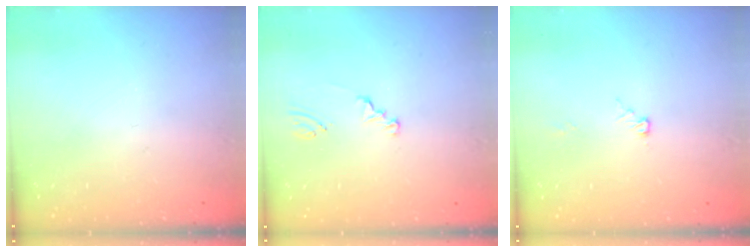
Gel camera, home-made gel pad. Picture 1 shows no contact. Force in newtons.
{"total": 1.2, "press": 1.2, "slide": 0.1}
{"total": 3.8, "press": 3.8, "slide": 0.4}